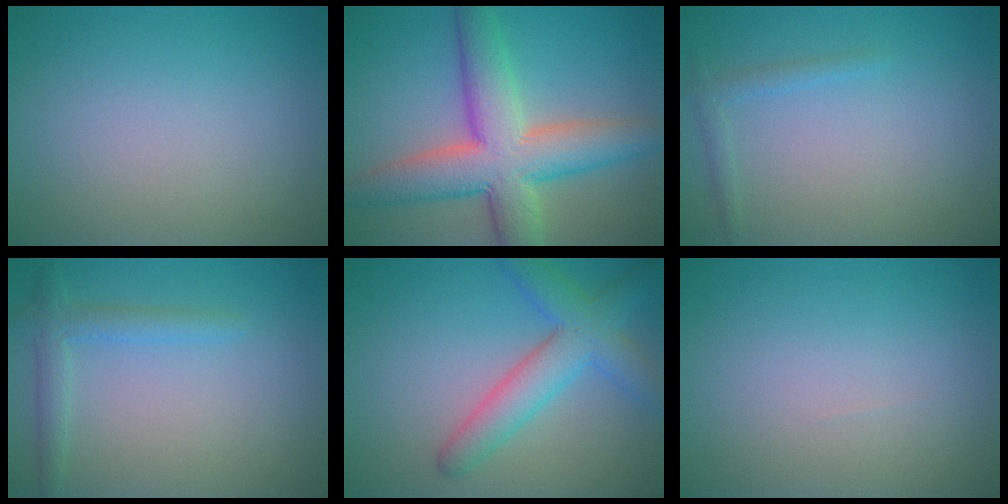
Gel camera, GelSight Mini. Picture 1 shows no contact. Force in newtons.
{"total": 9.4, "press": 9.4, "slide": 0.6}
{"total": 1.2, "press": 1.2, "slide": 0.1}
{"total": 2.3, "press": 2.3, "slide": 0.2}
{"total": 5.3, "press": 5.3, "slide": 0.1}
{"total": 0.0}